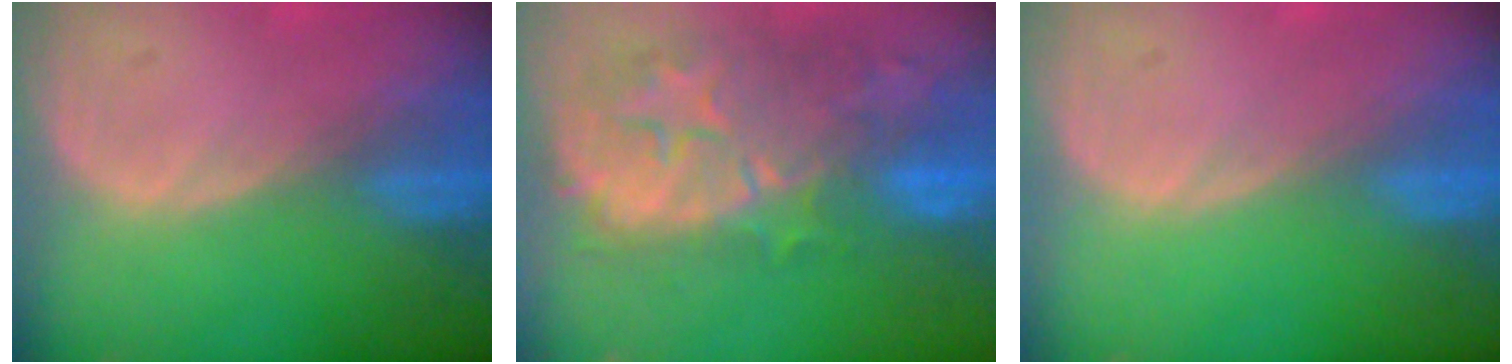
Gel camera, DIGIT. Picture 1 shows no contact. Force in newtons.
{"total": 11.4, "press": 10.5, "slide": 4.5}
{"total": 0.0}